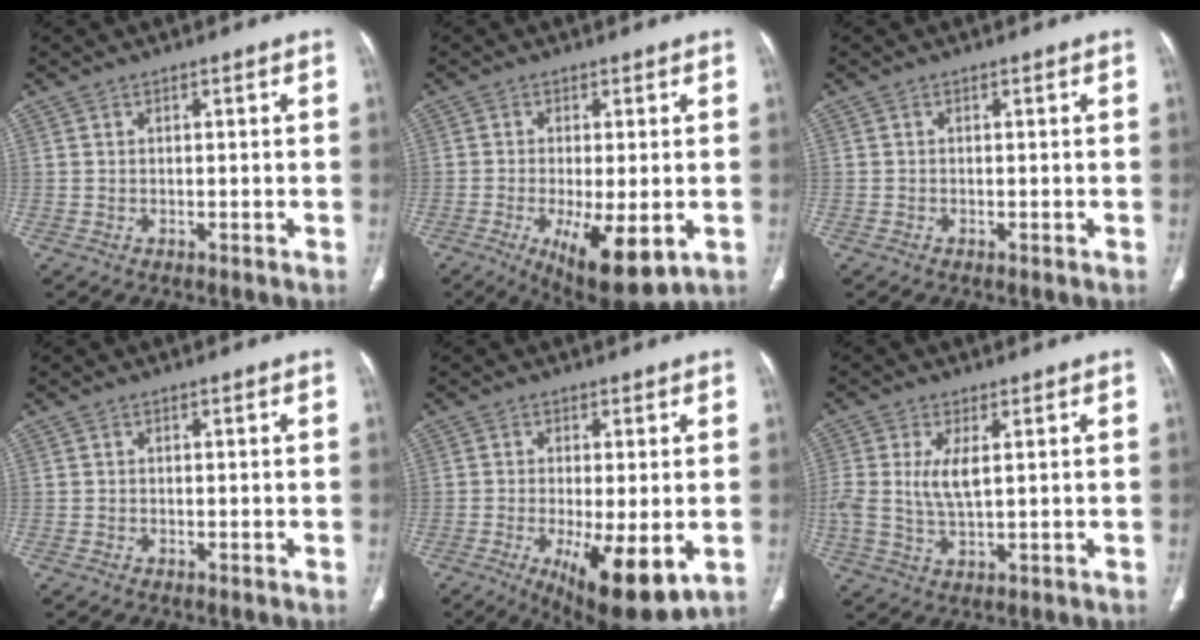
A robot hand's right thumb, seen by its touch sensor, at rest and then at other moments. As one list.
[{"total": 11.9, "force": [-3.8, 4.1, 10.5], "torque": [-0.166, -0.019, -0.048]}, {"total": 0.0}, {"total": 0.0}, {"total": 13.3, "force": [-4.0, 4.3, 11.9], "torque": [-0.178, -0.022, -0.049]}, {"total": 6.0, "force": [1.1, 2.5, 5.3], "torque": [-0.125, -0.006, 0.025]}]